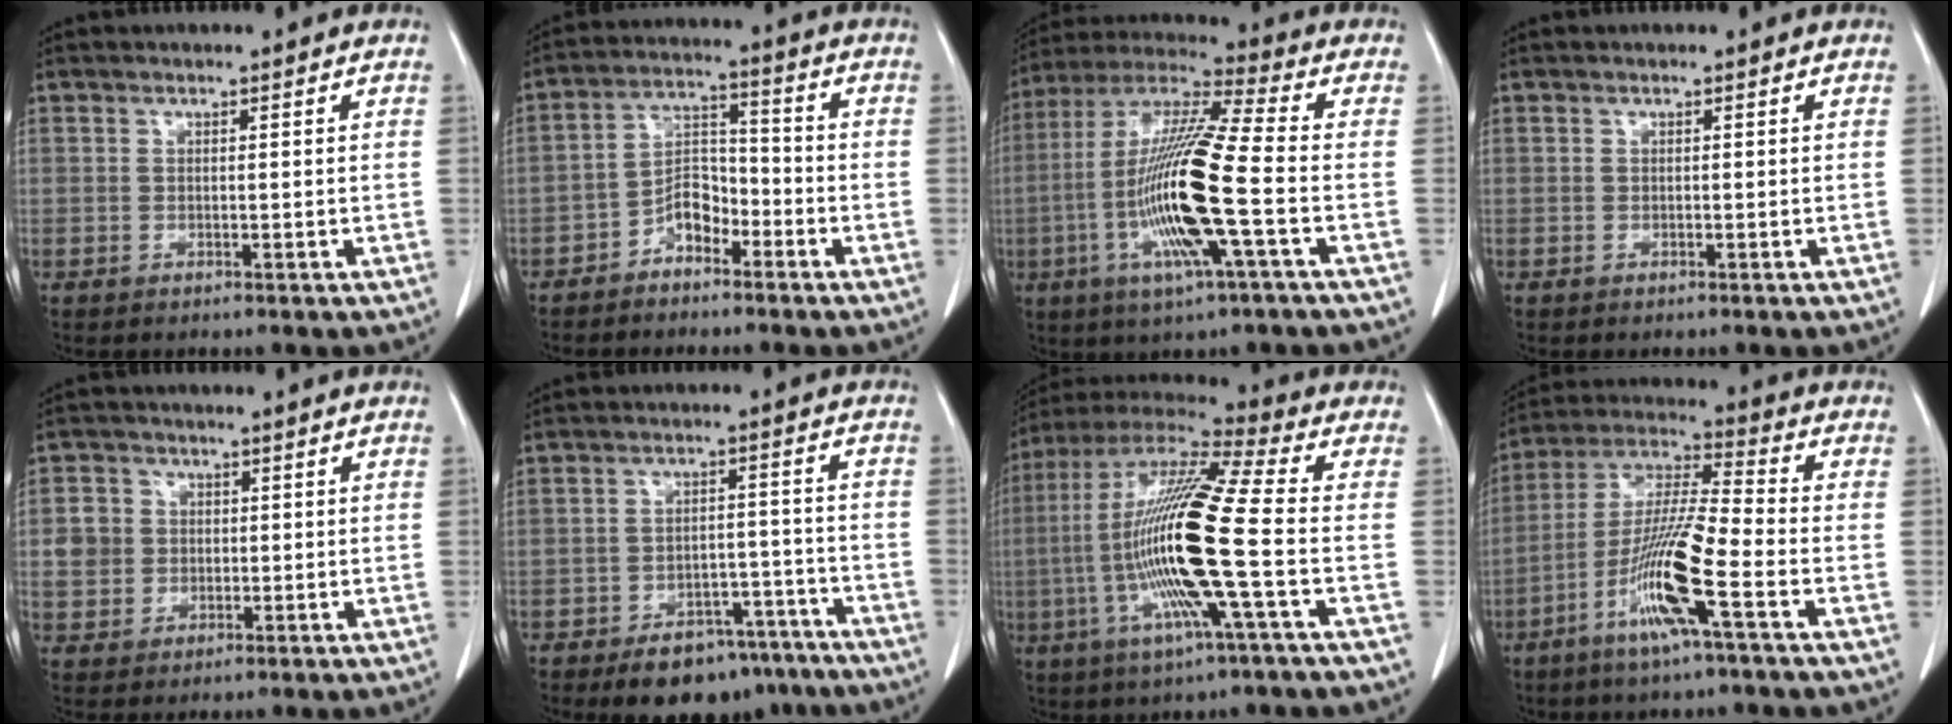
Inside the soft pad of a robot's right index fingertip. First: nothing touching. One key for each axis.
{"total": 5.7, "fx": -3.5, "fy": 3.2, "fz": 3.2, "tx": -0.057, "ty": 0.018, "tz": -0.068}
{"total": 18.5, "fx": -4.1, "fy": 0.7, "fz": 18.0, "tx": -0.371, "ty": -0.011, "tz": -0.086}
{"total": 0.0}
{"total": 4.9, "fx": 0.3, "fy": 4.7, "fz": 1.5, "tx": -0.033, "ty": 0.016, "tz": 0.011}
{"total": 11.3, "fx": -8.5, "fy": 5.9, "fz": 4.5, "tx": -0.034, "ty": 0.032, "tz": -0.120}
{"total": 19.5, "fx": -3.3, "fy": 0.3, "fz": 19.2, "tx": -0.392, "ty": -0.008, "tz": -0.075}
{"total": 13.4, "fx": -5.7, "fy": 0.1, "fz": 12.1, "tx": -0.244, "ty": -0.009, "tz": -0.114}